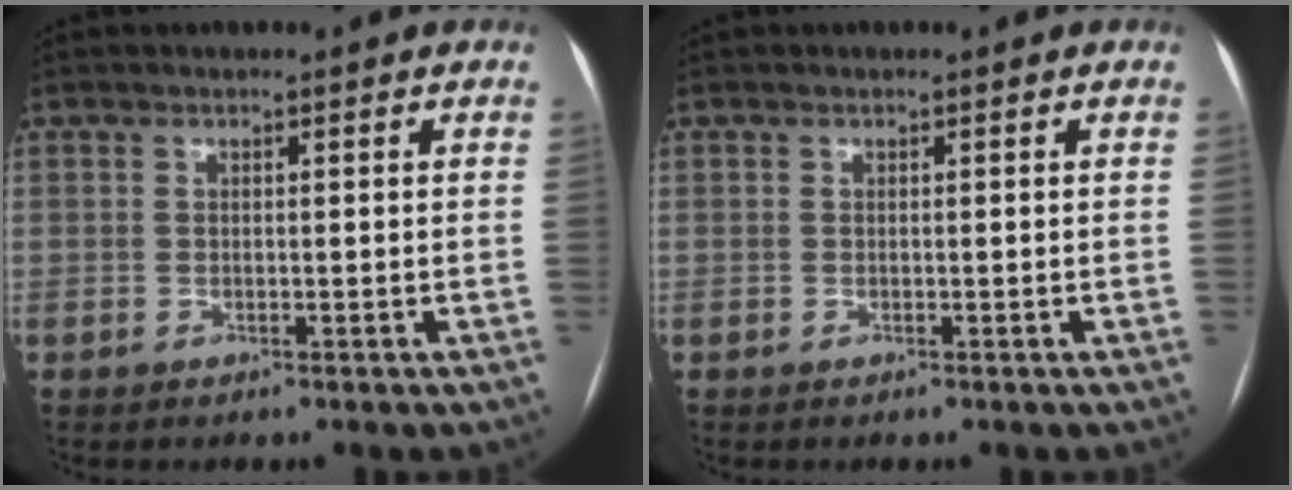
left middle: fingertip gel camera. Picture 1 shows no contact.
{"total": 0.0}